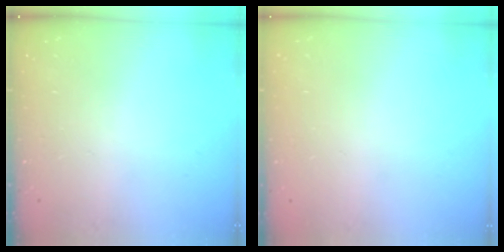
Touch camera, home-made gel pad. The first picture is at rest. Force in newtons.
{"total": 0.0}